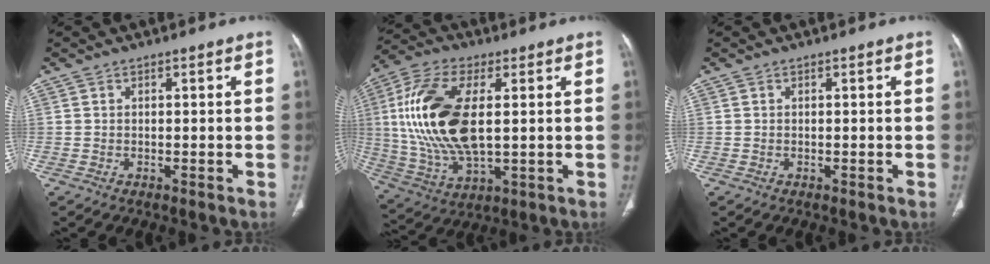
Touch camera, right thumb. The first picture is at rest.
{"total": 20.2, "force": [2.4, 9.7, 17.5], "torque": [-0.371, -0.005, 0.048]}
{"total": 0.0}